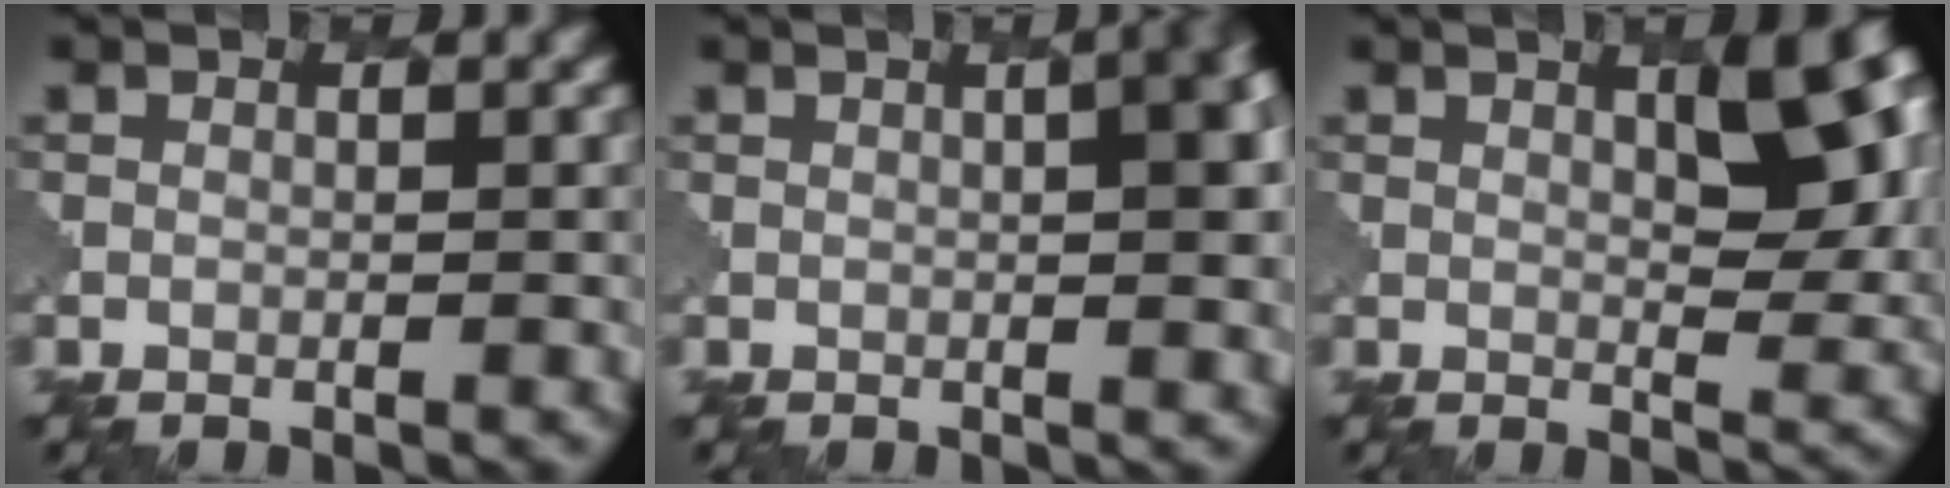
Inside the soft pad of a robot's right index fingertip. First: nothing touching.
{"total": 11.1, "force": [2.0, 5.6, 9.4], "torque": [0.000, 0.055, -0.017]}
{"total": 6.6, "force": [2.7, 2.2, 5.6], "torque": [-0.077, -0.001, 0.041]}